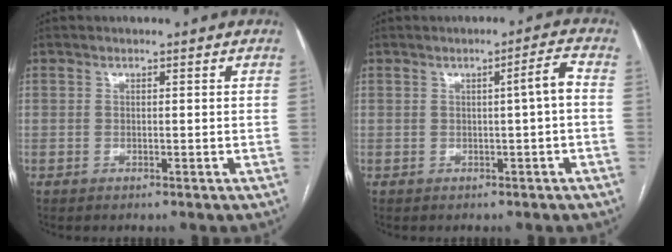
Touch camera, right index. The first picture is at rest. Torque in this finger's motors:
{"motor_torque": [0.38, -0.02, 0.17, 0.05]}